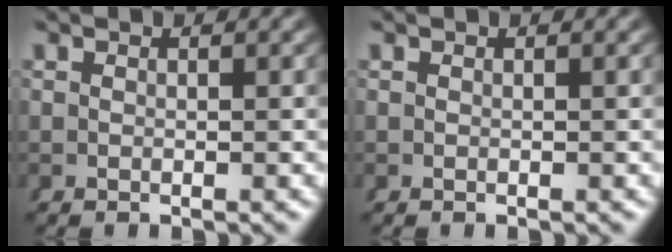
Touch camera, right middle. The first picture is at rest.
{"total": 0.0}